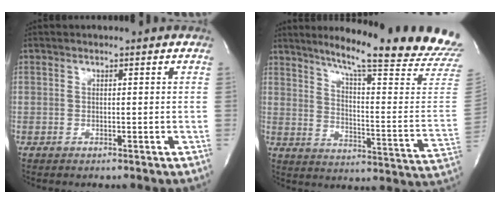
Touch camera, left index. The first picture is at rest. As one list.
[{"total": 24.3, "force": [20.8, -0.8, 12.7], "torque": [-0.183, -0.100, 0.260]}]